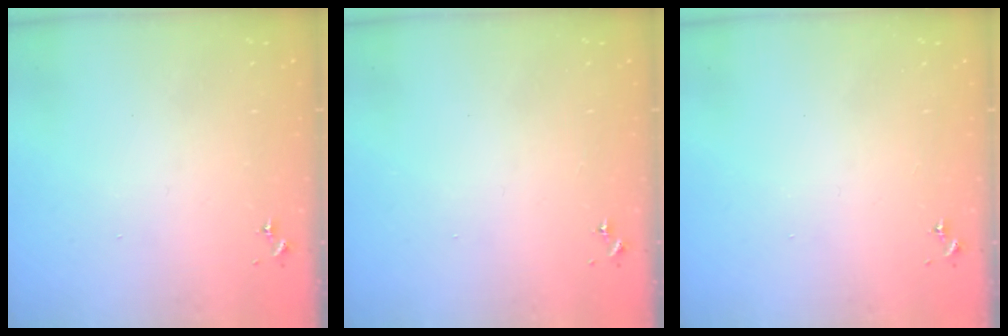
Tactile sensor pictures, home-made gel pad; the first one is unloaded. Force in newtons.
{"total": 0.0}
{"total": 0.0}